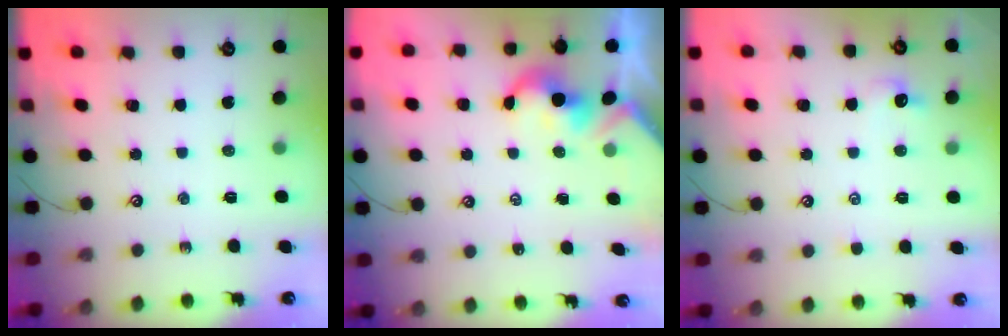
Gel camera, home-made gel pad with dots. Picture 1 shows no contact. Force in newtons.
{"total": 2.0, "press": 2.0, "slide": 0.3}
{"total": 1.0, "press": 0.9, "slide": 0.4}